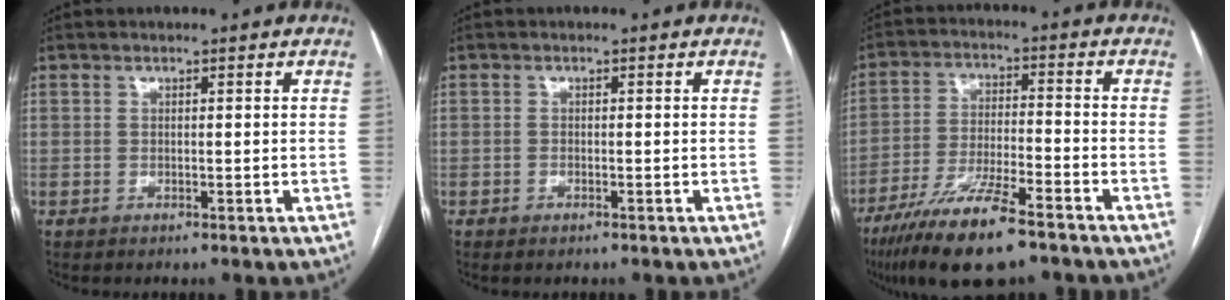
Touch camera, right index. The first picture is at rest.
{"total": 0.8, "force": [-0.6, 0.3, 0.4], "torque": [-0.011, -0.001, -0.006]}
{"total": 13.5, "force": [-9.5, 2.0, 9.5], "torque": [-0.182, -0.028, -0.166]}